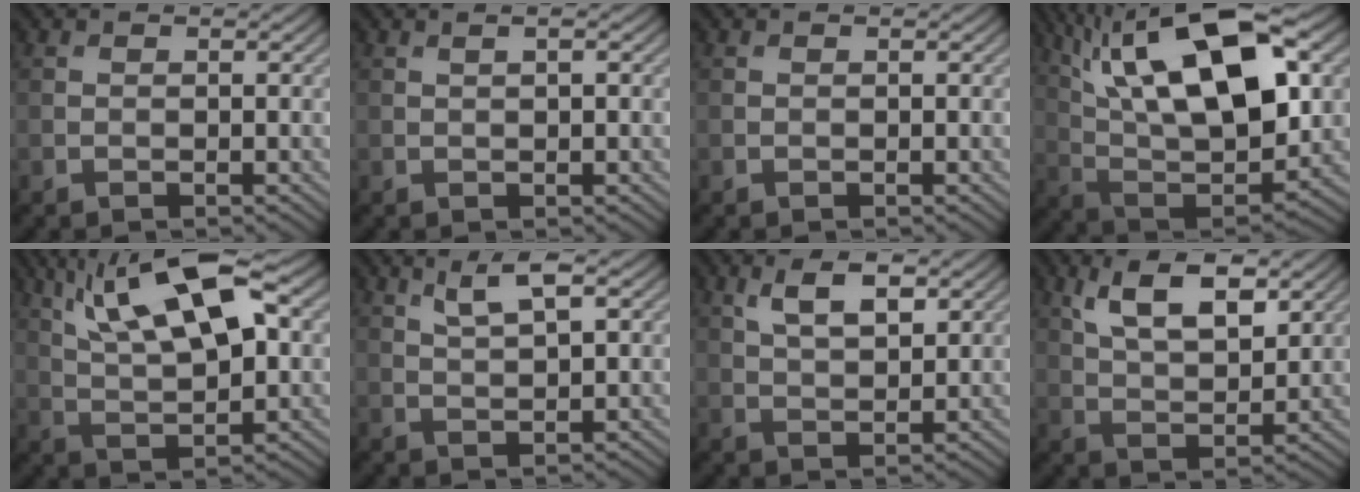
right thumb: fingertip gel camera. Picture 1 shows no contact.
{"total": 1.0, "force": [0.3, 0.1, 1.0], "torque": [-0.019, 0.006, 0.005]}
{"total": 0.0}
{"total": 20.2, "force": [8.2, 8.5, 16.4], "torque": [-0.305, 0.039, 0.127]}
{"total": 14.2, "force": [6.4, 4.7, 11.7], "torque": [-0.229, 0.016, 0.113]}
{"total": 4.1, "force": [2.2, 0.9, 3.4], "torque": [-0.076, 0.004, 0.047]}
{"total": 5.5, "force": [2.8, 2.2, 4.2], "torque": [-0.087, 0.001, 0.054]}
{"total": 8.9, "force": [4.8, 3.6, 6.6], "torque": [-0.131, 0.003, 0.093]}